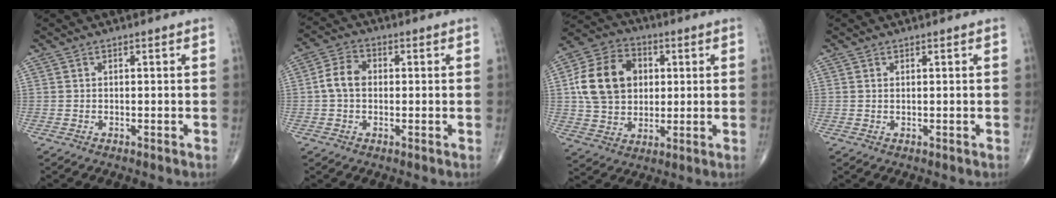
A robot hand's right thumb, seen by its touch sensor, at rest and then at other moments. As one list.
[{"total": 5.4, "force": [0.0, 3.9, 3.8], "torque": [-0.071, 0.018, -0.009]}, {"total": 15.8, "force": [2.6, 12.3, 9.6], "torque": [-0.152, 0.012, 0.044]}, {"total": 0.0}]